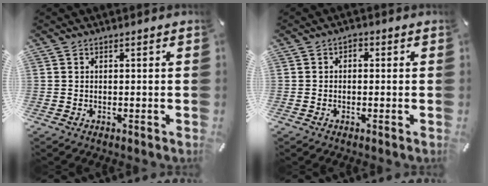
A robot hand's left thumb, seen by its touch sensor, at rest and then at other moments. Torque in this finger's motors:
{"motor_torque": [0.19, 0.37, 0.09, -0.04, 0.00]}